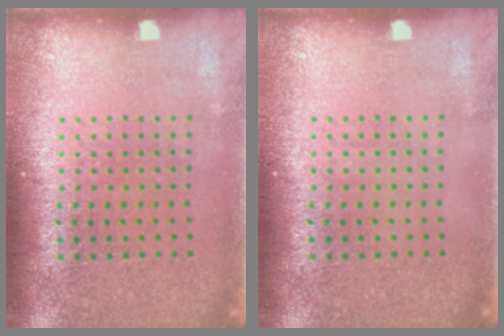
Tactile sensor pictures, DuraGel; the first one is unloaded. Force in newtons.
{"total": 0.0}